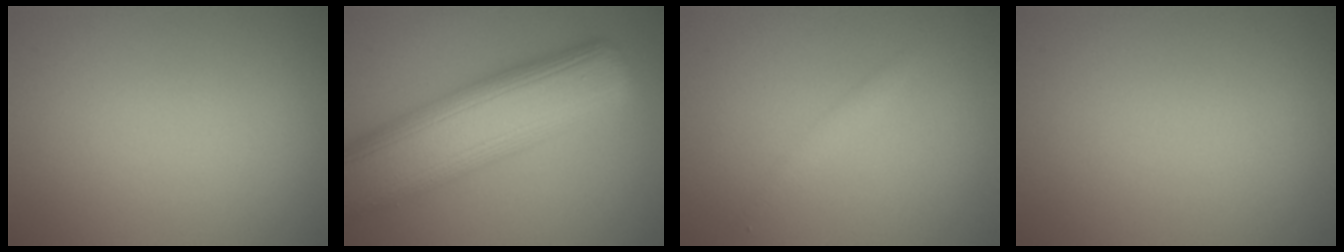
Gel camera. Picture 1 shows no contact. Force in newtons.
{"total": 12.0, "press": 12.0, "slide": 0.6}
{"total": 1.0, "press": 1.0, "slide": 0.1}
{"total": 0.0}